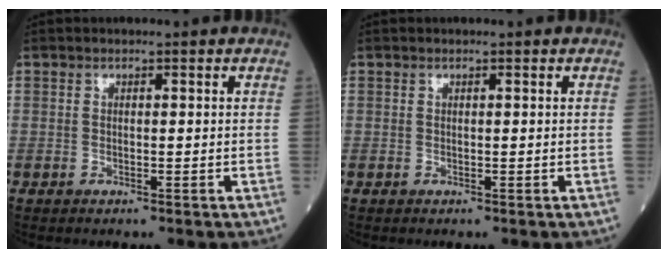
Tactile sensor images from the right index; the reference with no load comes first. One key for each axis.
{"total": 0.0}